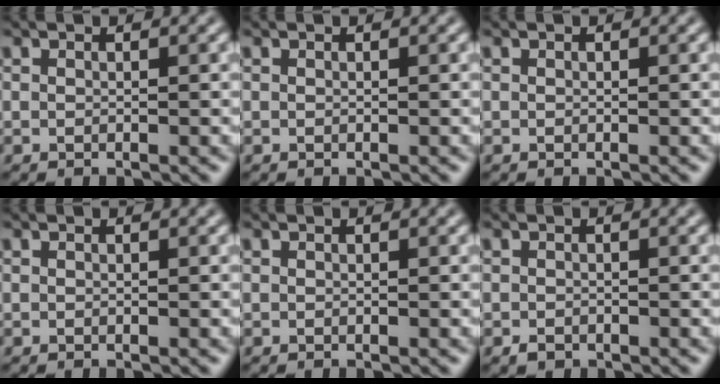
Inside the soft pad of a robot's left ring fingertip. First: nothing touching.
{"total": 0.0}
{"total": 0.0}
{"total": 0.0}
{"total": 0.0}
{"total": 0.8, "force": [-0.5, 0.6, 0.3], "torque": [-0.003, -0.003, -0.009]}